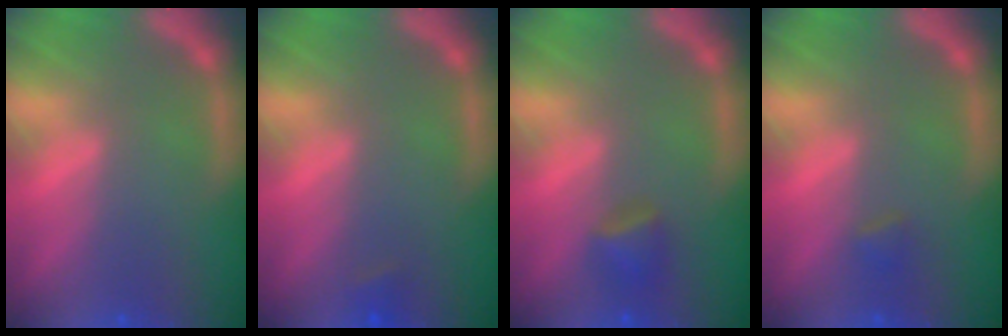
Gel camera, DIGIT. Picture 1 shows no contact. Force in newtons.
{"total": 0.9}
{"total": 1.9}
{"total": 0.9}